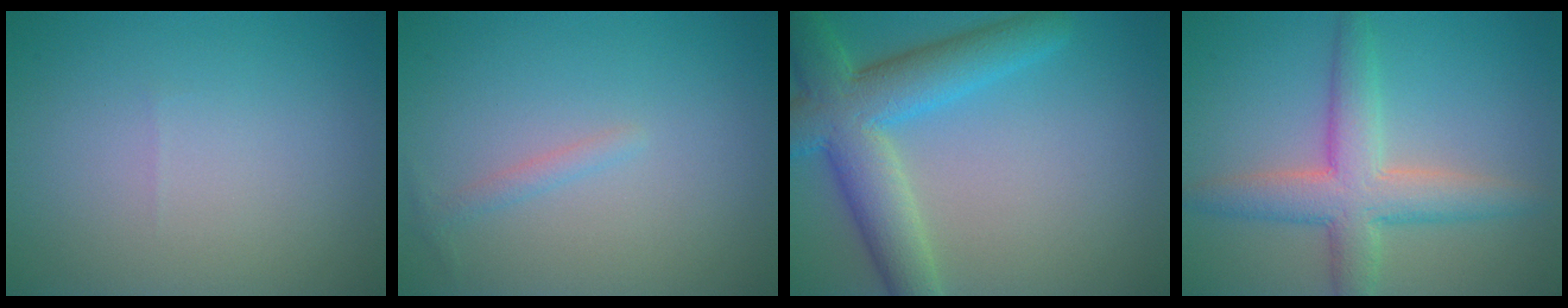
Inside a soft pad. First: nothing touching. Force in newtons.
{"total": 0.9, "press": 0.9, "slide": 0.0}
{"total": 7.7, "press": 7.7, "slide": 0.3}
{"total": 5.6, "press": 5.6, "slide": 0.2}